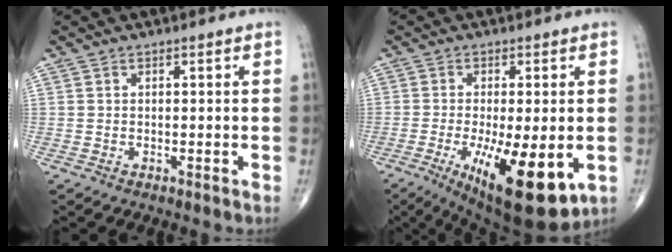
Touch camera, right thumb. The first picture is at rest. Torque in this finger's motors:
{"motor_torque": [0.63, 2.05, 0.35, -0.24, 0.41]}